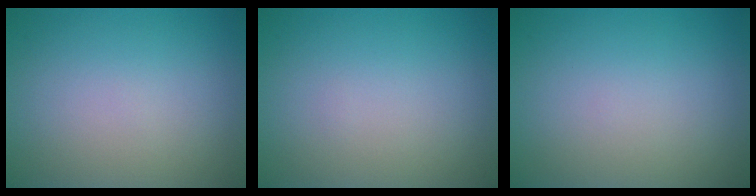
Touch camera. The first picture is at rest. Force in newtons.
{"total": 0.0}
{"total": 0.0}